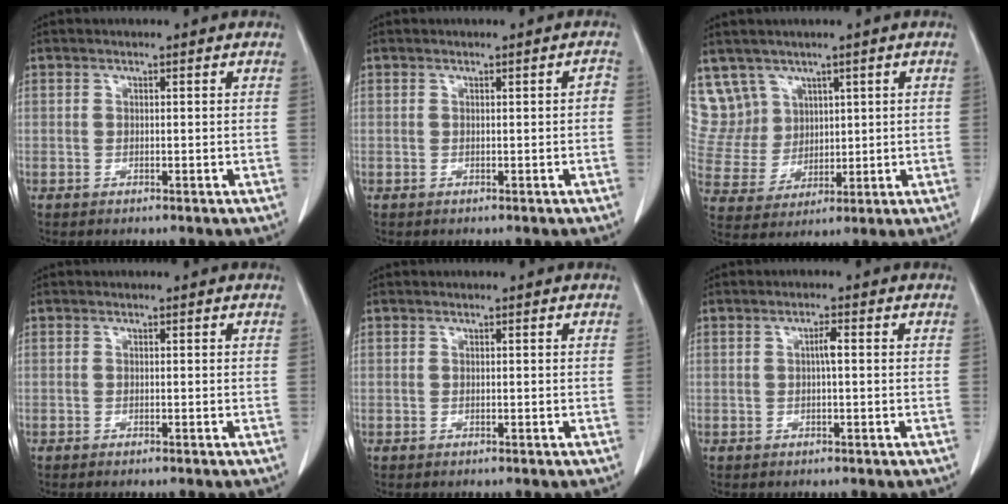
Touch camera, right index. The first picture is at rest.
{"total": 0.9, "force": [-0.1, 0.2, 0.8], "torque": [-0.004, 0.002, -0.001]}
{"total": 11.2, "force": [6.7, 8.9, 0.9], "torque": [-0.036, 0.046, 0.153]}
{"total": 0.7, "force": [-0.6, 0.0, 0.4], "torque": [-0.007, -0.002, -0.009]}
{"total": 0.0}
{"total": 1.7, "force": [0.1, 0.2, 1.7], "torque": [-0.030, 0.004, 0.001]}